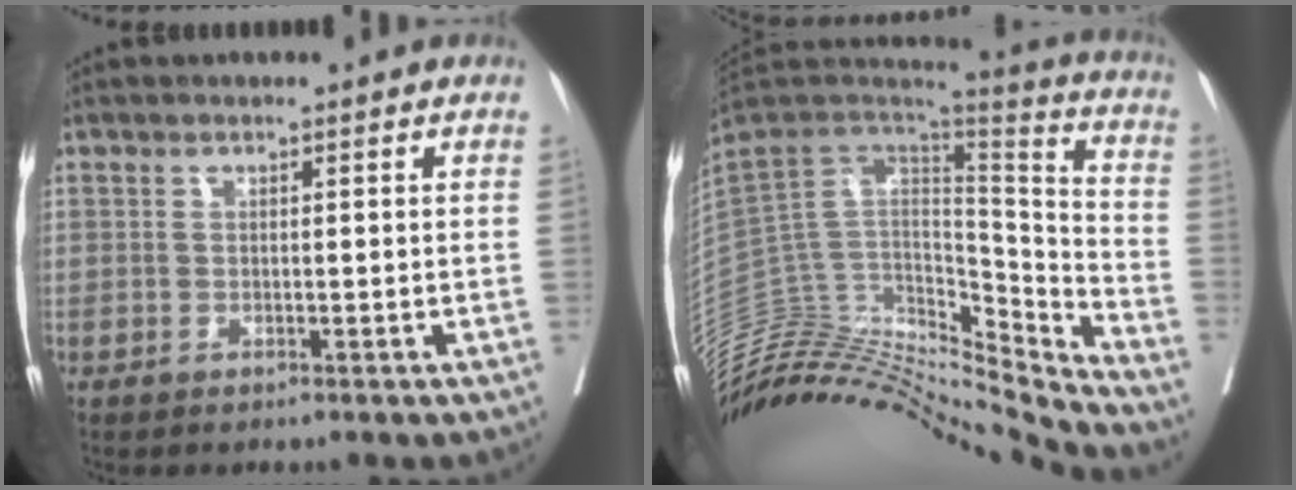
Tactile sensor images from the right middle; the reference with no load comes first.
{"total": 29.6, "force": [-28.3, 3.6, 8.0], "torque": [-0.147, 0.014, -0.443]}